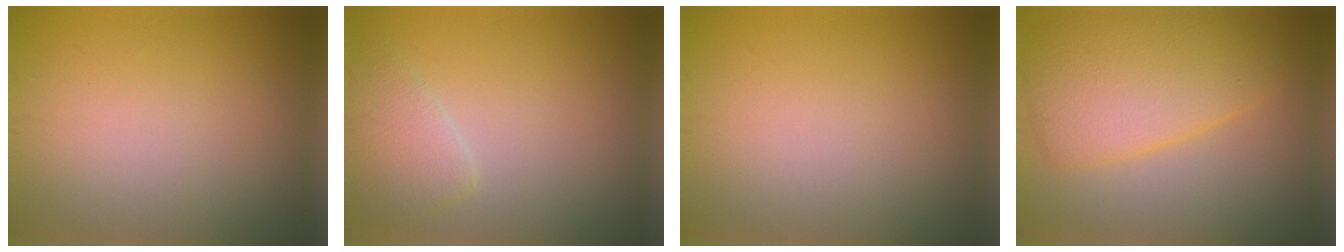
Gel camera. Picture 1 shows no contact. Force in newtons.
{"total": 2.5, "press": 2.5, "slide": 0.2}
{"total": 0.0}
{"total": 6.3, "press": 6.3, "slide": 0.3}